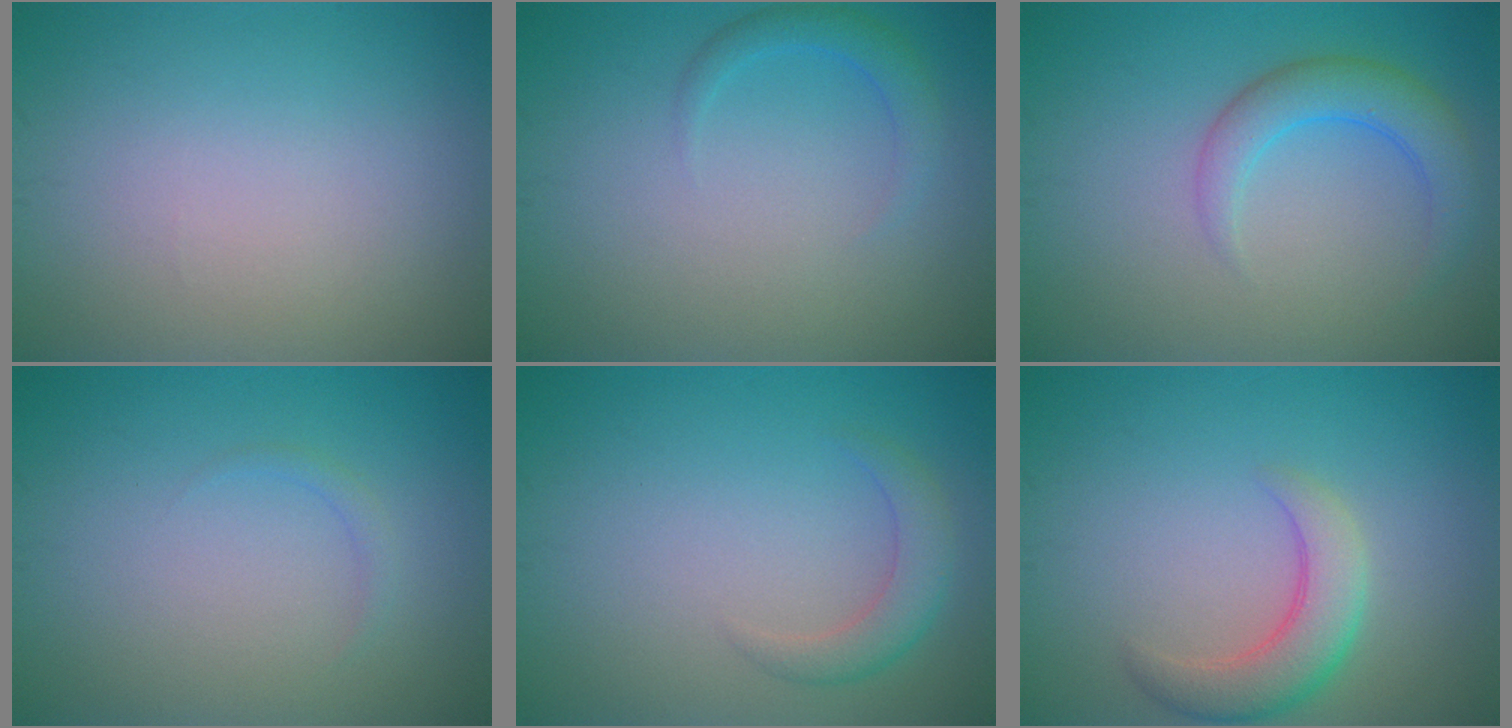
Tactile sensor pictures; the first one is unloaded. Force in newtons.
{"total": 1.8, "press": 1.8, "slide": 0.1}
{"total": 3.7, "press": 3.7, "slide": 0.2}
{"total": 0.8, "press": 0.8, "slide": 0.1}
{"total": 2.4, "press": 2.4, "slide": 0.1}
{"total": 4.1, "press": 4.1, "slide": 0.3}